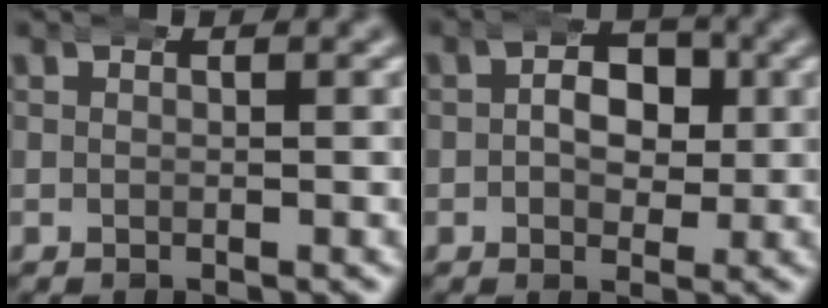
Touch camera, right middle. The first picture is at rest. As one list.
[{"total": 4.1, "force": [0.3, 3.0, 2.9], "torque": [-0.028, 0.002, -0.001]}]